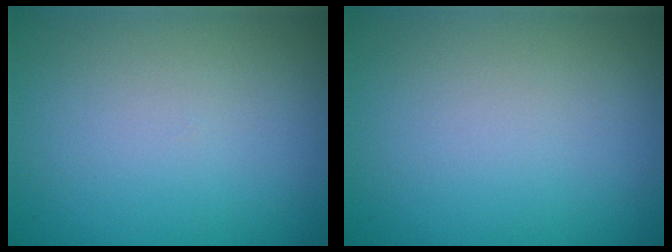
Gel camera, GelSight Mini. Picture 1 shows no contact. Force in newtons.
{"total": 0.0}